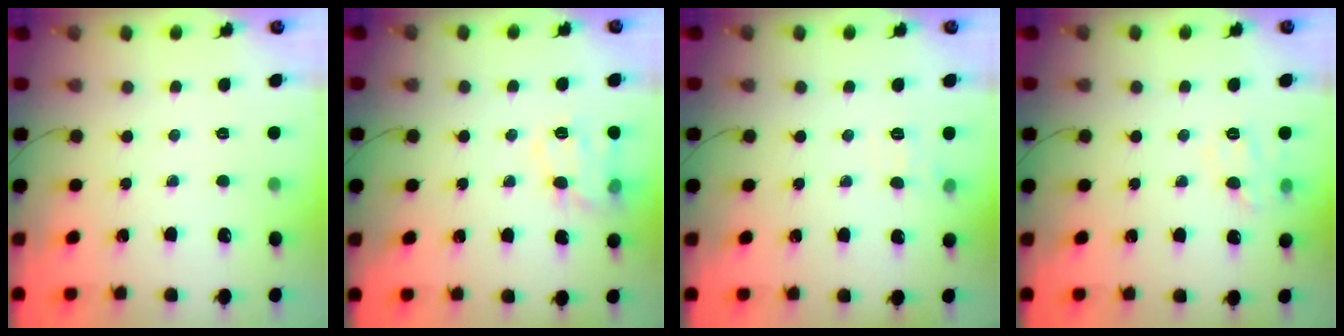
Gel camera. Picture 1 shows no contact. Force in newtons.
{"total": 11.1, "press": 11.1, "slide": 0.3}
{"total": 6.2, "press": 6.0, "slide": 1.5}
{"total": 7.9, "press": 7.9, "slide": 0.7}